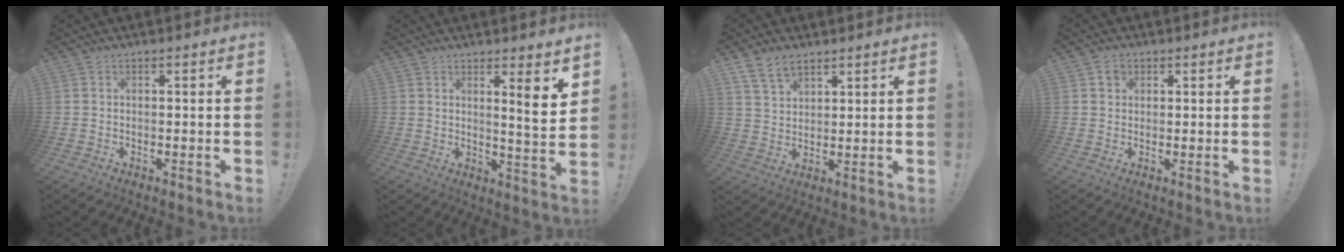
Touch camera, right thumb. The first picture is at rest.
{"total": 7.0, "force": [3.5, -0.2, 6.0], "torque": [-0.071, -0.038, 0.048]}
{"total": 7.8, "force": [5.4, 4.4, 3.5], "torque": [-0.066, -0.018, 0.106]}
{"total": 2.5, "force": [1.3, 2.0, 0.6], "torque": [-0.006, -0.001, 0.024]}